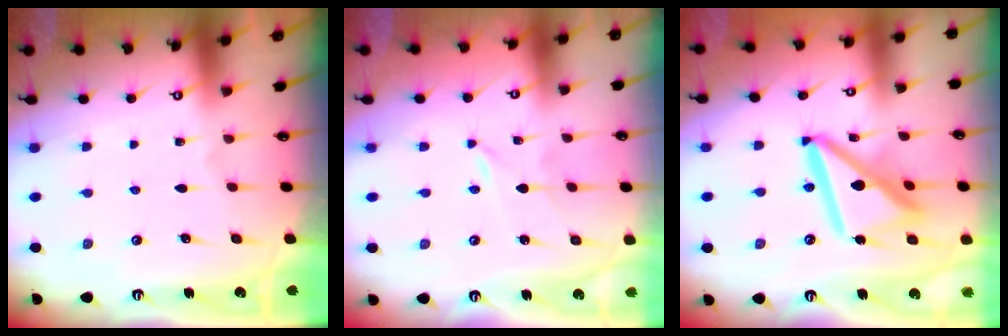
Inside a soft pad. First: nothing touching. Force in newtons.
{"total": 0.0}
{"total": 14.9, "press": 14.8, "slide": 1.5}